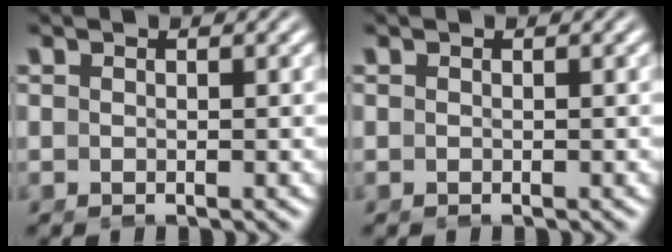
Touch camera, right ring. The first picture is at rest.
{"total": 0.0}